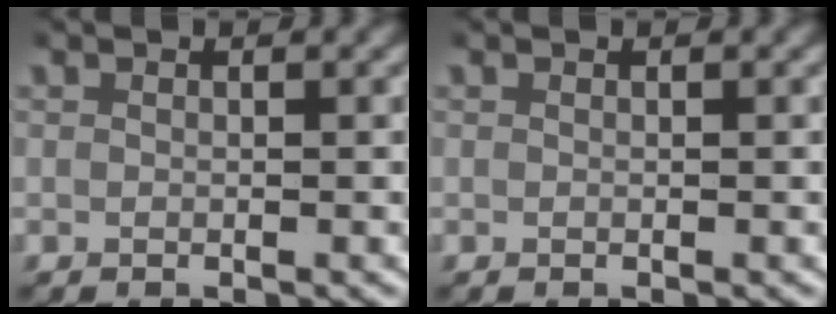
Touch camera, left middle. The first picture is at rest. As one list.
[{"total": 0.0}]